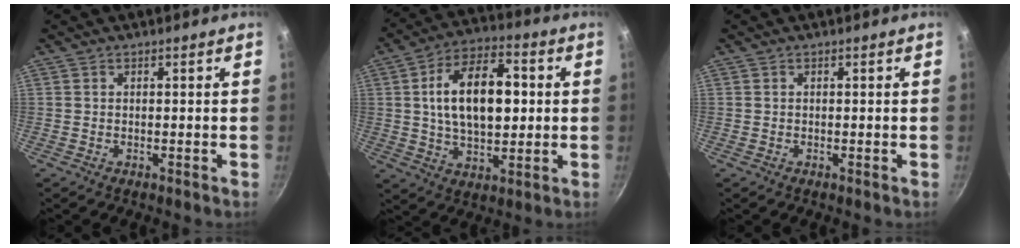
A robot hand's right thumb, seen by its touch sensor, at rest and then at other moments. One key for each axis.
{"total": 16.7, "fx": 2.2, "fy": 9.3, "fz": 13.7, "tx": -0.210, "ty": 0.010, "tz": 0.035}
{"total": 0.0}